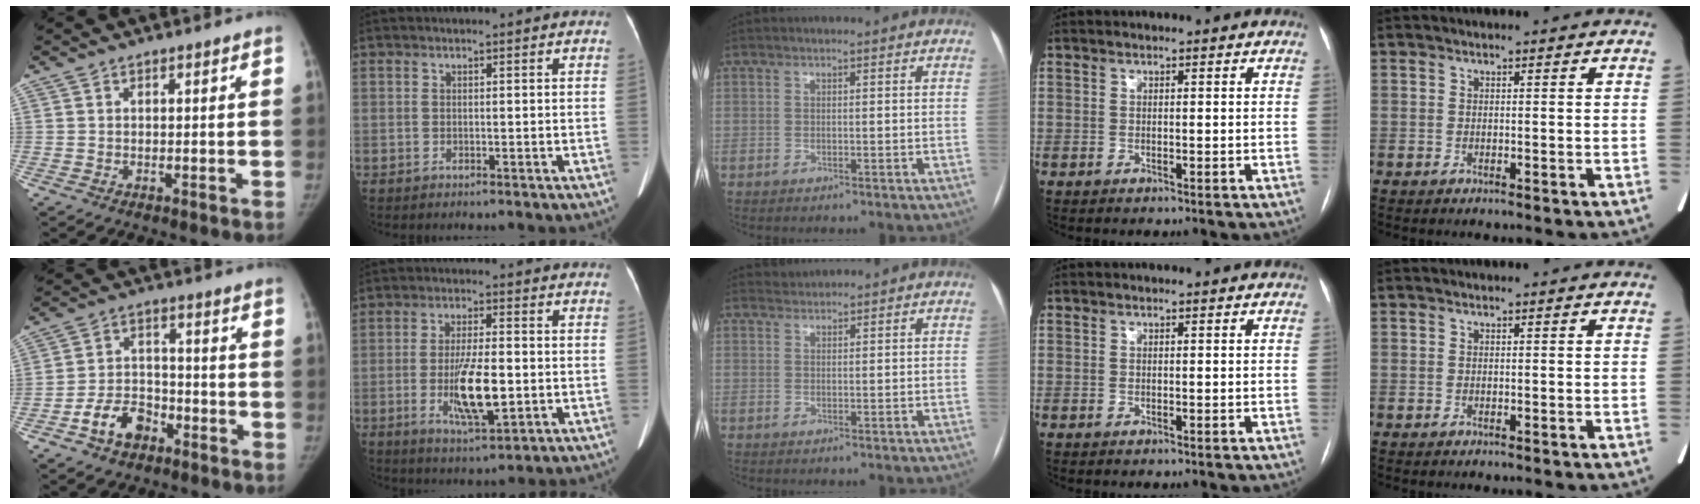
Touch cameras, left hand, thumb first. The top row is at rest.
{"thumb": {"total": 8.3, "force": [-4.6, 5.6, 4.2], "torque": [-0.057, 0.035, -0.079]}, "index": {"total": 9.3, "force": [-1.9, 2.1, 8.9], "torque": [-0.167, -0.012, -0.029]}, "middle": {"total": 1.1, "force": [1.0, 0.0, -0.5], "torque": [-0.001, 0.006, 0.020]}}